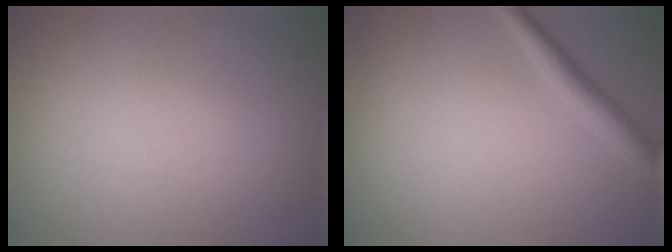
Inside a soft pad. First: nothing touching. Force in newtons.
{"total": 2.0, "press": 2.0, "slide": 0.1}